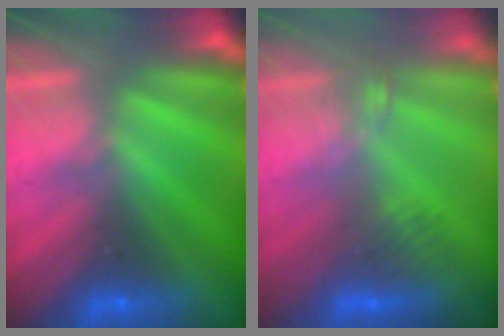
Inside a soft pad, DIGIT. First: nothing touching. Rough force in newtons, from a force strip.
{"total": 2.6}